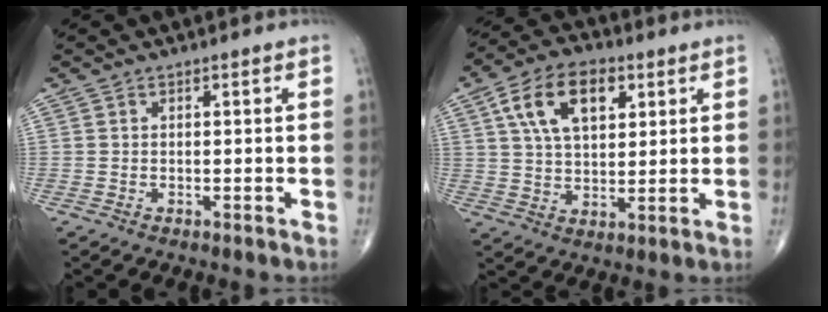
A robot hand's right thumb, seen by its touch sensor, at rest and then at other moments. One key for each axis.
{"total": 13.0, "fx": 4.9, "fy": 7.4, "fz": 9.4, "tx": -0.146, "ty": -0.003, "tz": 0.086}